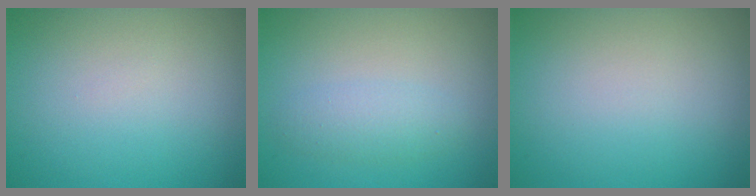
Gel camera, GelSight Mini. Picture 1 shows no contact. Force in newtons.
{"total": 1.9, "press": 1.9, "slide": 0.0}
{"total": 0.0}